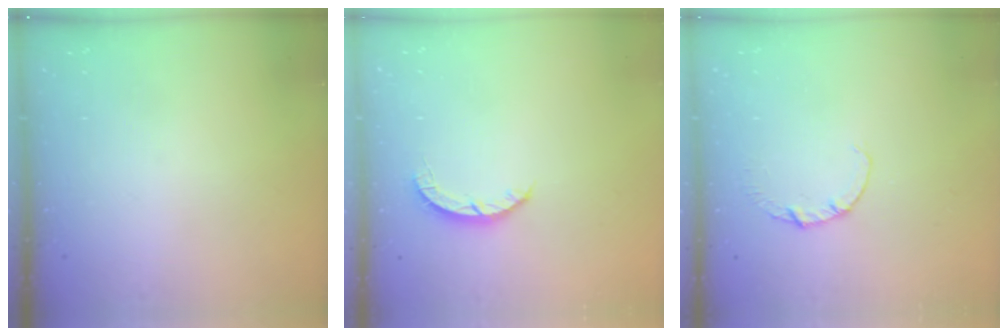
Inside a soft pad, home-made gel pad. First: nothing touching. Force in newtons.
{"total": 2.7, "press": 2.7, "slide": 0.4}
{"total": 1.9, "press": 1.9, "slide": 0.3}